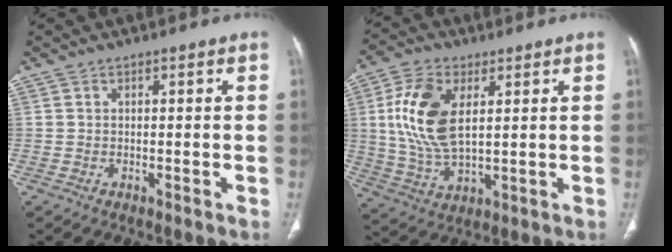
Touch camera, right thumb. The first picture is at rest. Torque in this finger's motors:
{"motor_torque": [-0.55, 1.42, 1.06, 0.65, 0.16]}